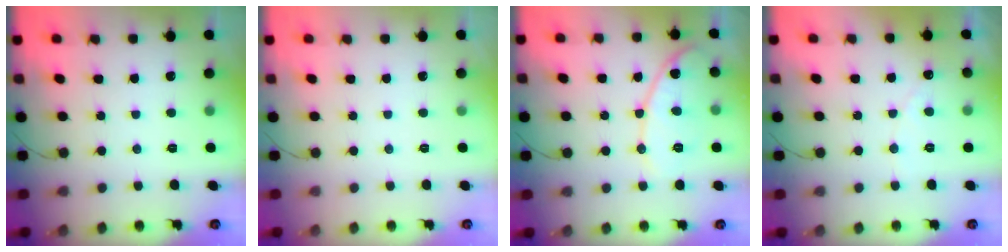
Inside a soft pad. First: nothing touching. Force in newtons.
{"total": 0.0}
{"total": 11.0, "press": 11.0, "slide": 0.4}
{"total": 2.8, "press": 2.8, "slide": 0.1}